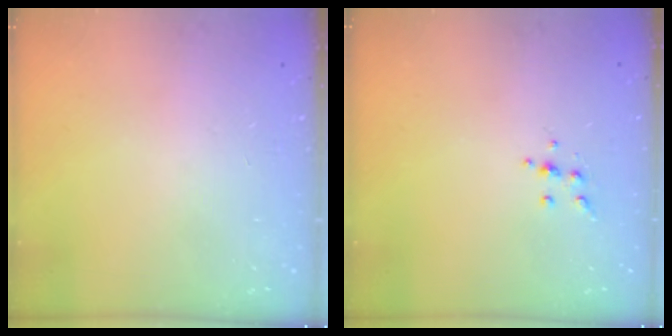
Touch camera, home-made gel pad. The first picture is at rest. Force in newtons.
{"total": 4.1, "press": 4.0, "slide": 1.0}